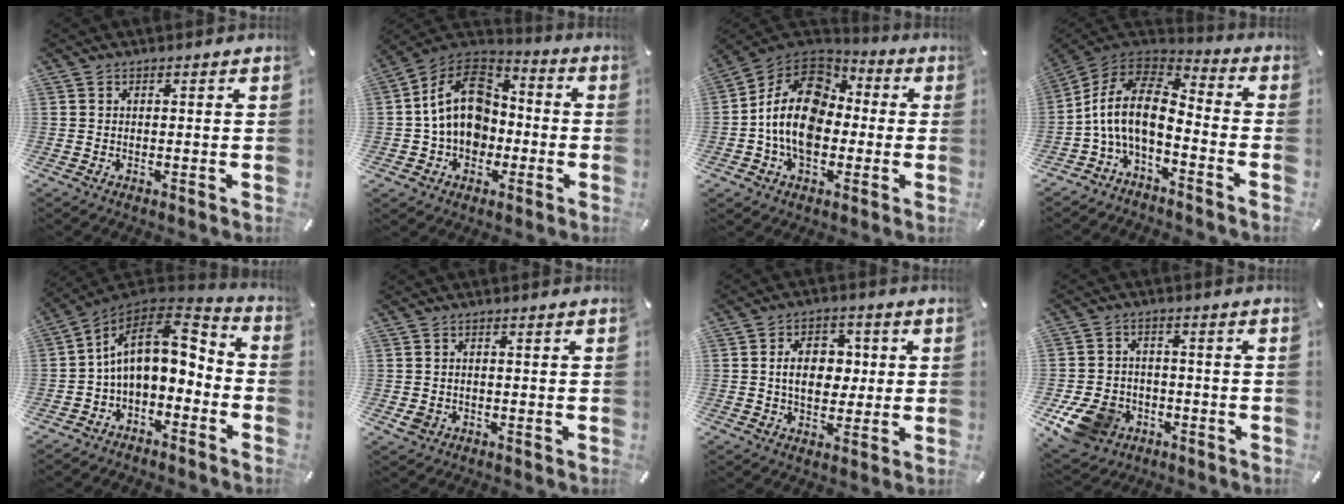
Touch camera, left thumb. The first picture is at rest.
{"total": 16.1, "force": [-1.0, 13.1, 9.3], "torque": [-0.183, 0.017, -0.017]}
{"total": 16.3, "force": [-1.7, 12.3, 10.5], "torque": [-0.220, 0.023, -0.035]}
{"total": 13.4, "force": [-3.2, 7.2, 10.9], "torque": [-0.238, 0.006, -0.063]}
{"total": 14.3, "force": [1.3, 9.2, 10.9], "torque": [-0.191, 0.000, 0.021]}
{"total": 2.2, "force": [-0.6, 1.9, 1.0], "torque": [-0.025, 0.000, -0.014]}
{"total": 9.9, "force": [0.6, 7.2, 6.8], "torque": [-0.117, 0.004, 0.005]}
{"total": 10.9, "force": [-4.8, 8.5, 4.8], "torque": [-0.107, 0.033, -0.085]}